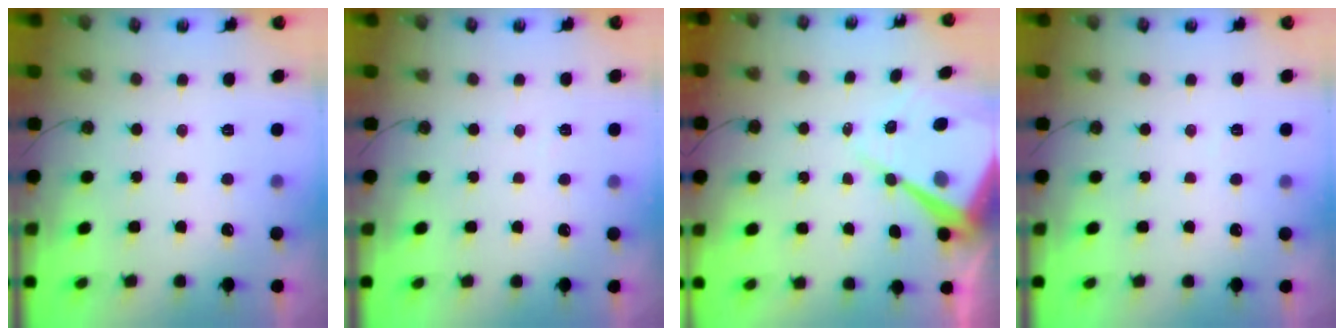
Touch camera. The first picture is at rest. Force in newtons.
{"total": 2.0, "press": 2.0, "slide": 0.3}
{"total": 14.3, "press": 14.3, "slide": 1.3}
{"total": 2.7, "press": 2.7, "slide": 0.5}